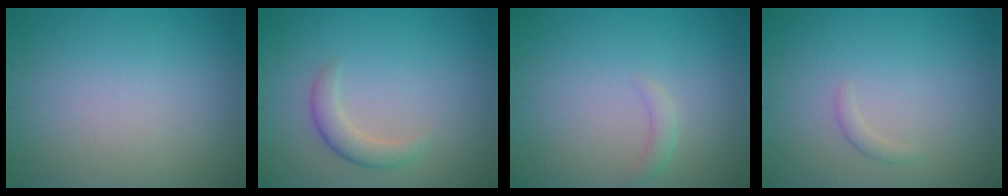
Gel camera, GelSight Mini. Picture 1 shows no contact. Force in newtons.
{"total": 2.3, "press": 2.3, "slide": 0.2}
{"total": 1.1, "press": 1.1, "slide": 0.2}
{"total": 0.8, "press": 0.8, "slide": 0.0}